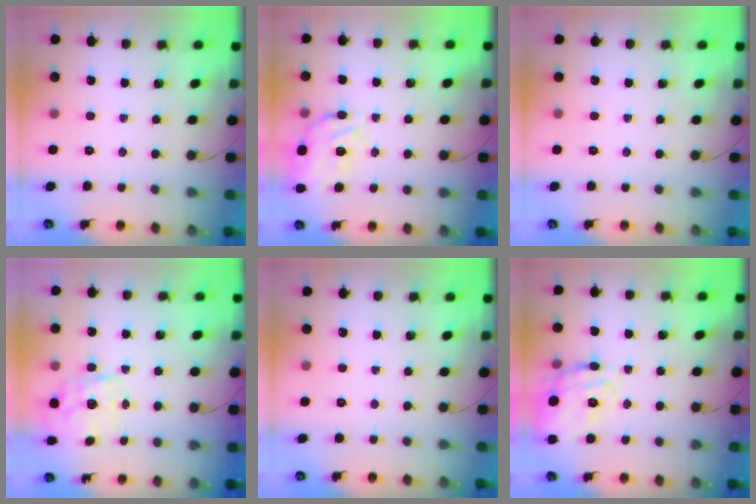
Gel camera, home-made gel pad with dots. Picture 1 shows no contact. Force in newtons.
{"total": 12.5, "press": 12.0, "slide": 3.4}
{"total": 0.0}
{"total": 2.1, "press": 0.6, "slide": 2.0}
{"total": 0.0}
{"total": 14.7, "press": 14.6, "slide": 0.8}